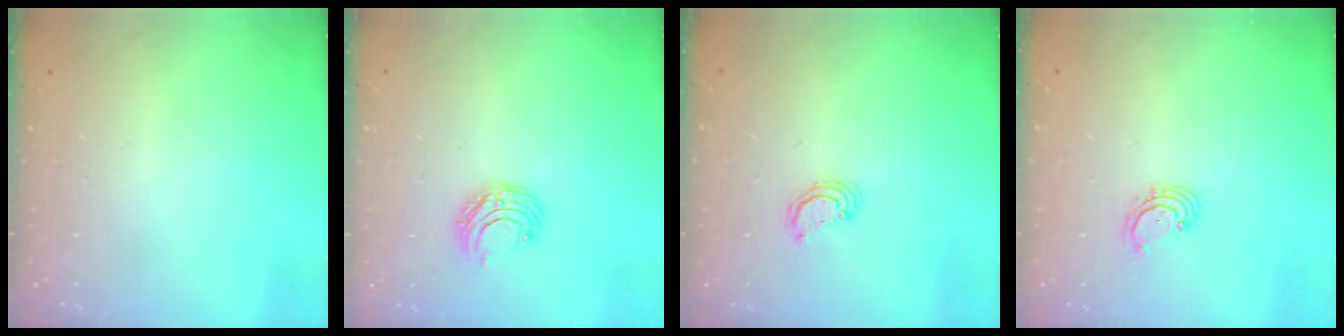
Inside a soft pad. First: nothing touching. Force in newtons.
{"total": 6.4, "press": 6.3, "slide": 0.6}
{"total": 2.5, "press": 2.5, "slide": 0.2}
{"total": 2.0, "press": 1.9, "slide": 0.6}